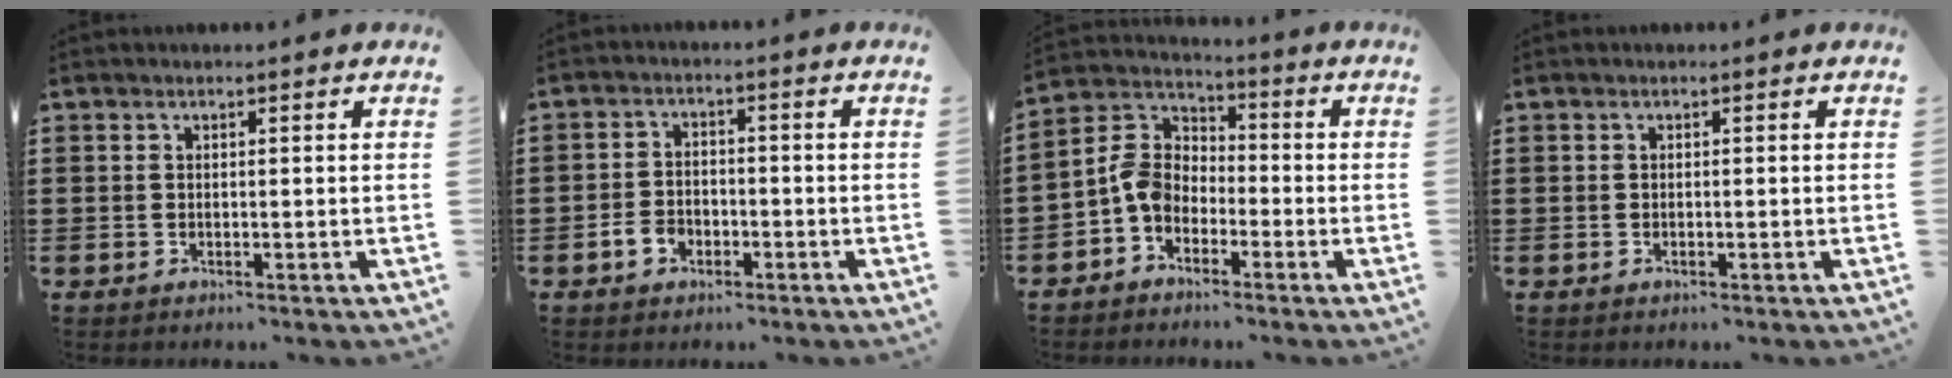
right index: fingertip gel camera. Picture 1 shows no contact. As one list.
[{"total": 3.2, "force": [-1.7, 2.3, 1.5], "torque": [-0.029, 0.007, -0.034]}, {"total": 6.0, "force": [-2.1, 4.6, 3.3], "torque": [-0.106, -0.002, -0.053]}, {"total": 0.0}]